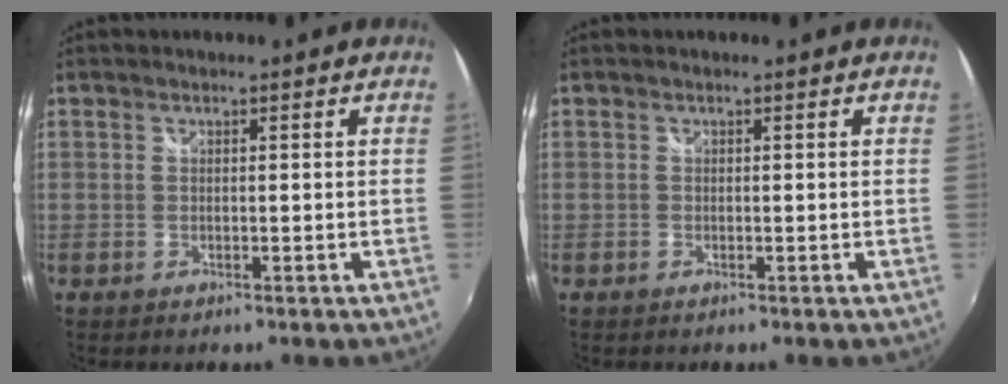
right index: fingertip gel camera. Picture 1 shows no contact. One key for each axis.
{"total": 0.0}